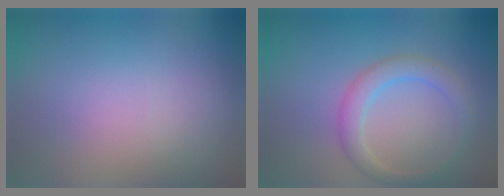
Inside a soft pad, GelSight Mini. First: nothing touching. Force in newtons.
{"total": 2.8, "press": 2.8, "slide": 0.1}